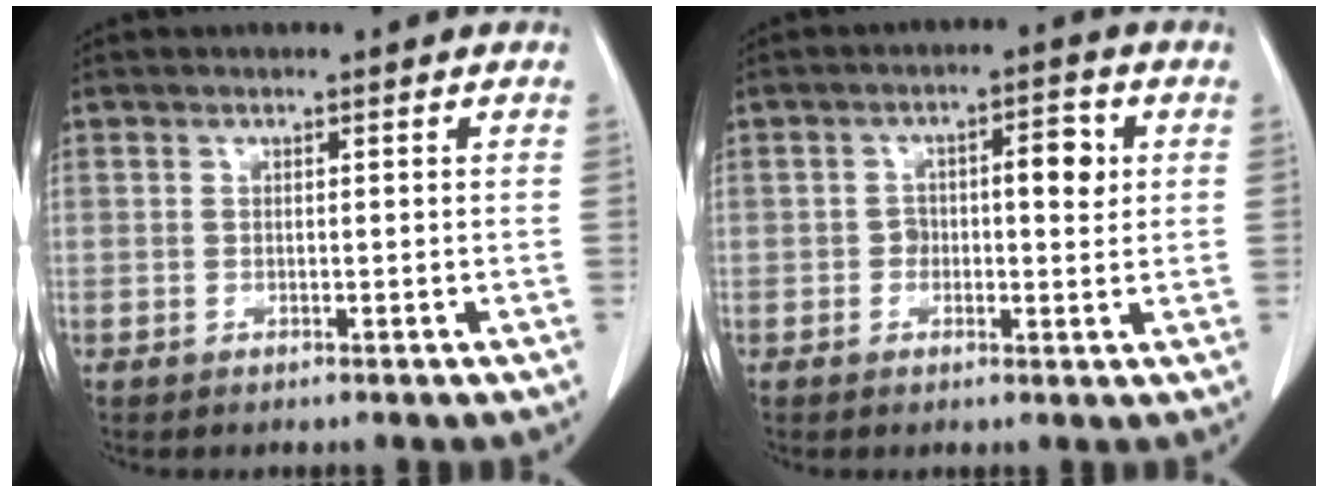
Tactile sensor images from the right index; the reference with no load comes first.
{"total": 5.0, "force": [0.8, 2.0, 4.4], "torque": [-0.065, 0.015, 0.013]}